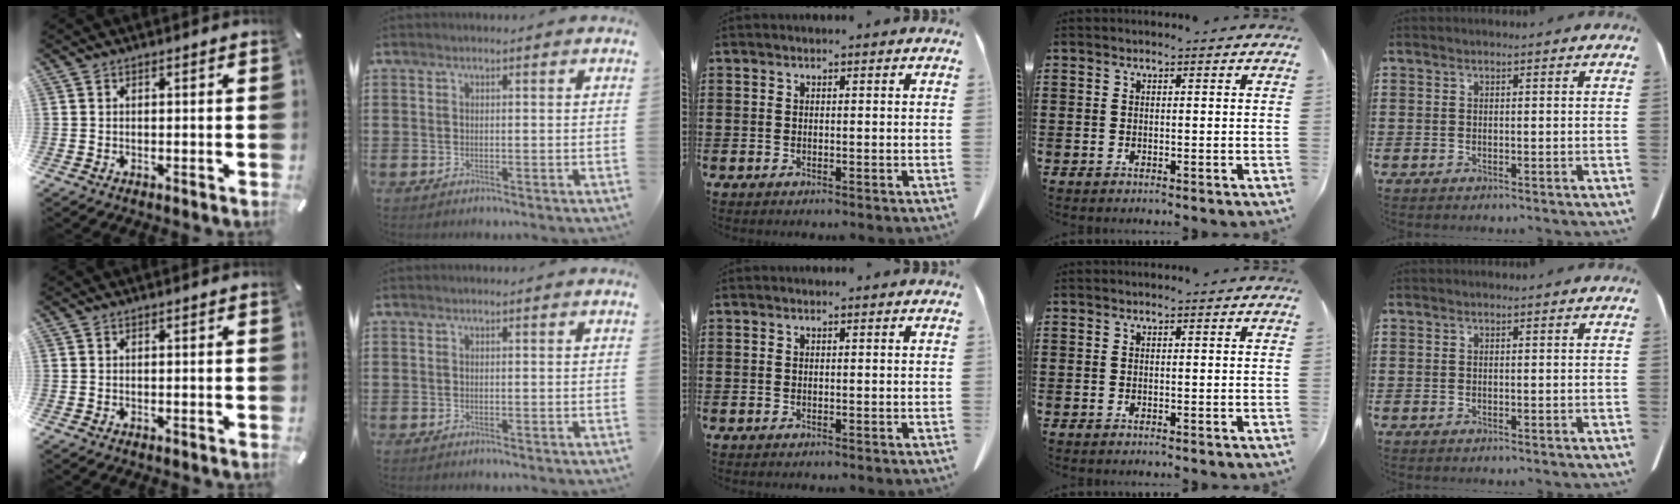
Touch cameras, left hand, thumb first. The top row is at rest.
{}